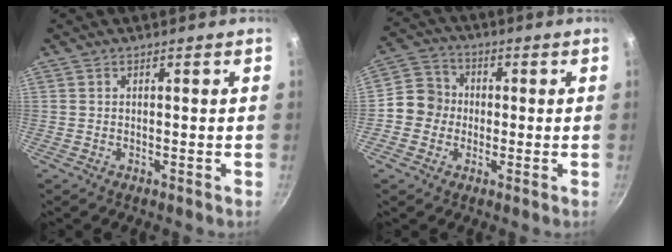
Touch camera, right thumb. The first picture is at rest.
{"total": 7.4, "force": [-0.8, 6.8, 2.6], "torque": [-0.011, 0.018, -0.035]}